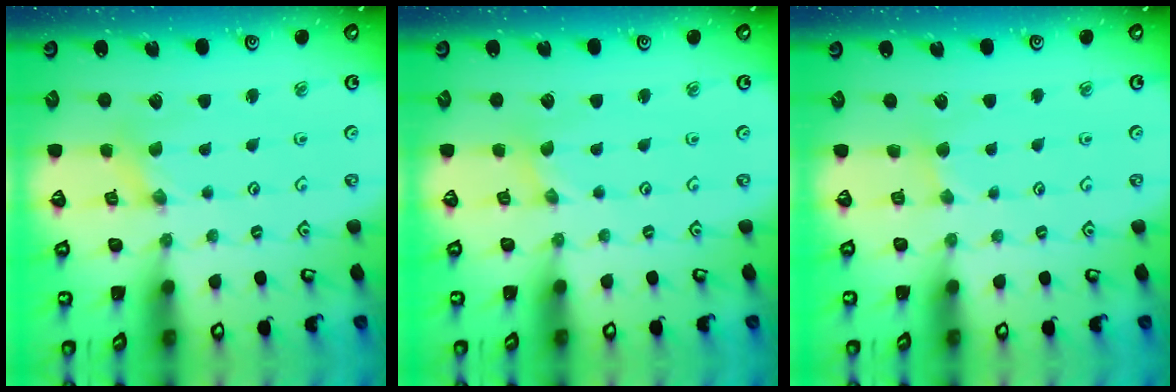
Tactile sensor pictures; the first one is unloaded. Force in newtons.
{"total": 0.0}
{"total": 1.6, "press": 1.5, "slide": 0.2}